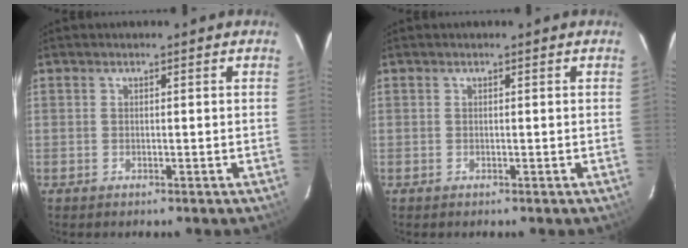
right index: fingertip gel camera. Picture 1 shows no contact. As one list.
[{"total": 0.0}]